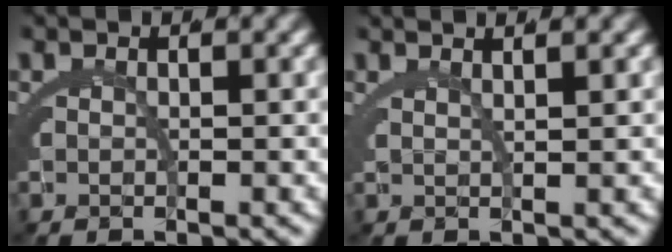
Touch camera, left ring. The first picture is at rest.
{"total": 2.7, "force": [2.2, -0.4, 1.5], "torque": [-0.010, 0.010, 0.036]}